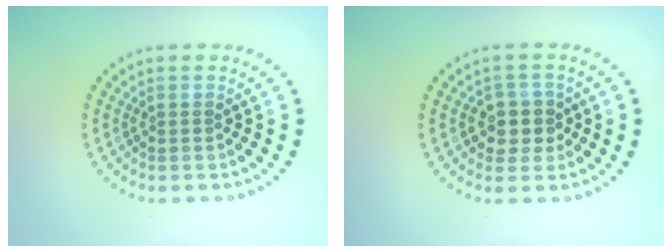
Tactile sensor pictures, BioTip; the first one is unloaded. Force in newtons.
{"total": 2.9, "press": 2.7, "slide": 1.2}